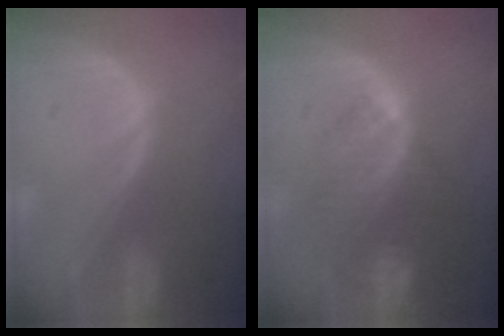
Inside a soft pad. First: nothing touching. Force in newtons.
{"total": 8.4, "press": 7.2, "slide": 4.3}